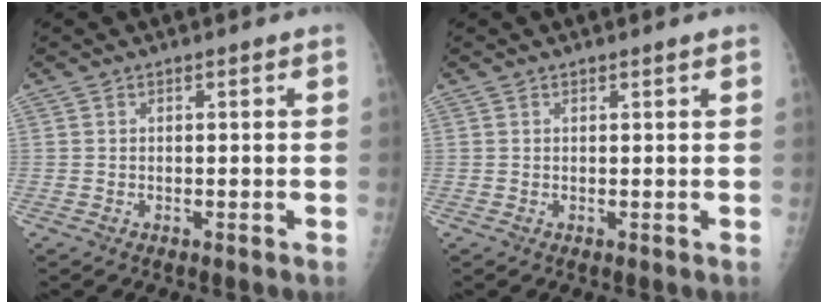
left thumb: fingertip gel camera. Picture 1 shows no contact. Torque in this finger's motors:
{"motor_torque": [-0.33, -0.03, -0.08, 0.22, 0.00]}